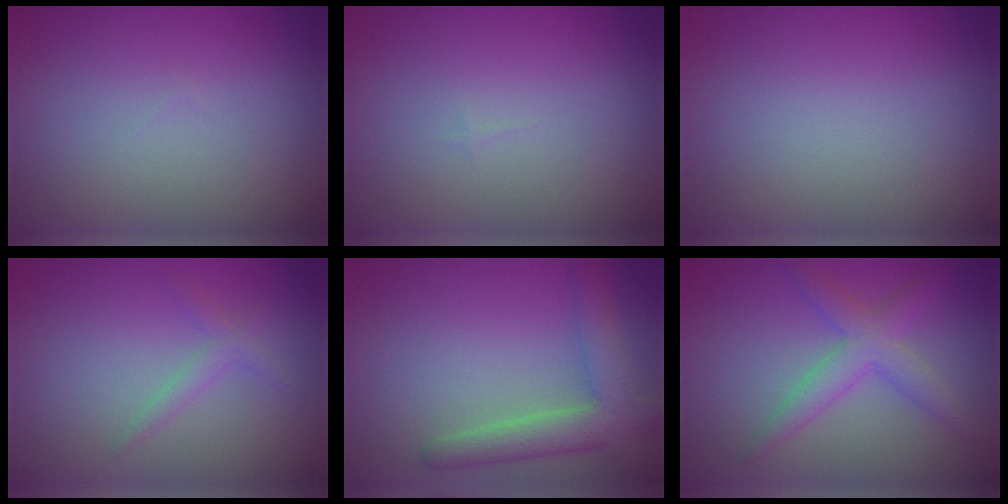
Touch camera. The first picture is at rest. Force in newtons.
{"total": 0.0}
{"total": 0.0}
{"total": 1.4, "press": 1.4, "slide": 0.0}
{"total": 4.7, "press": 4.6, "slide": 0.5}
{"total": 3.6, "press": 3.6, "slide": 0.2}